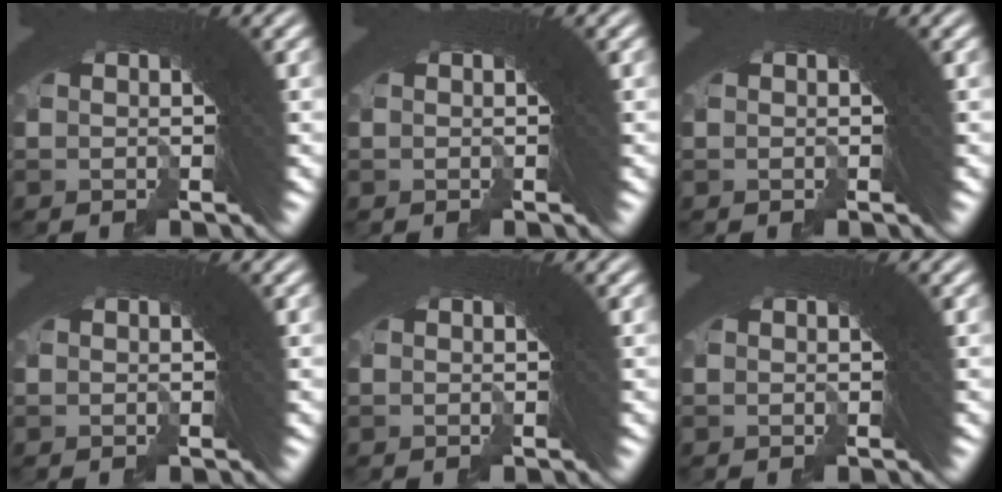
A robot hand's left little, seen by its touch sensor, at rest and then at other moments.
{"total": 0.0}
{"total": 0.0}
{"total": 0.0}
{"total": 0.0}
{"total": 0.0}